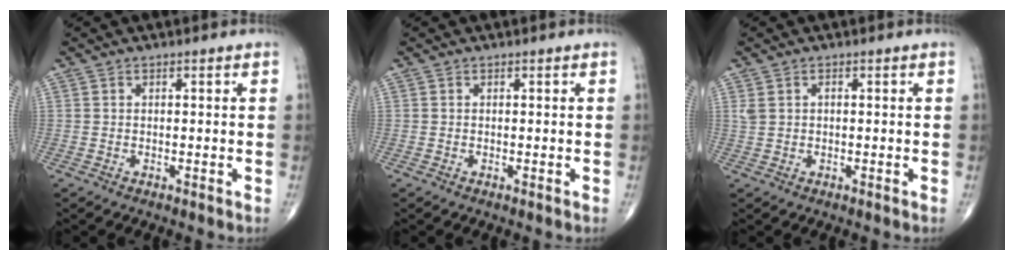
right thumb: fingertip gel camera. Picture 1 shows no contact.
{"total": 0.0}
{"total": 1.9, "force": [0.4, 1.2, 1.3], "torque": [-0.033, 0.008, 0.013]}